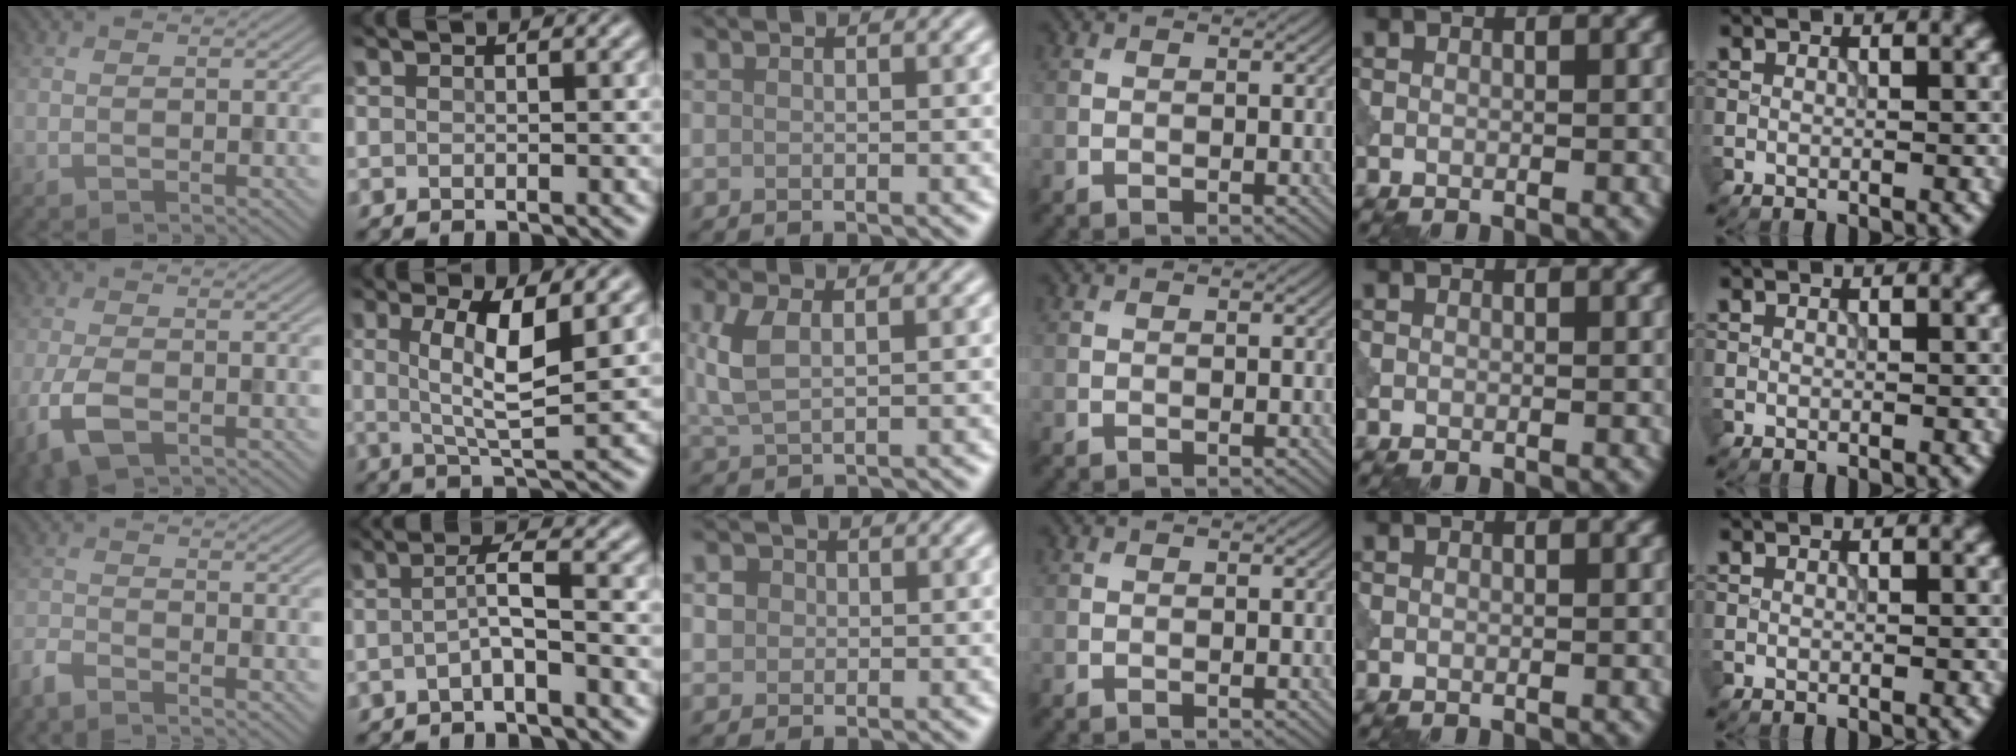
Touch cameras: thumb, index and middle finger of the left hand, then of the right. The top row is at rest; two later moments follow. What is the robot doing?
{"motion": "dispense", "object": "pipette"}